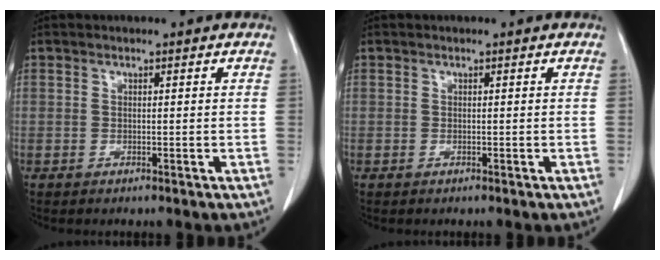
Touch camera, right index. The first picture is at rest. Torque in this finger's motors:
{"motor_torque": [0.04, -0.03, 0.02, 0.02]}